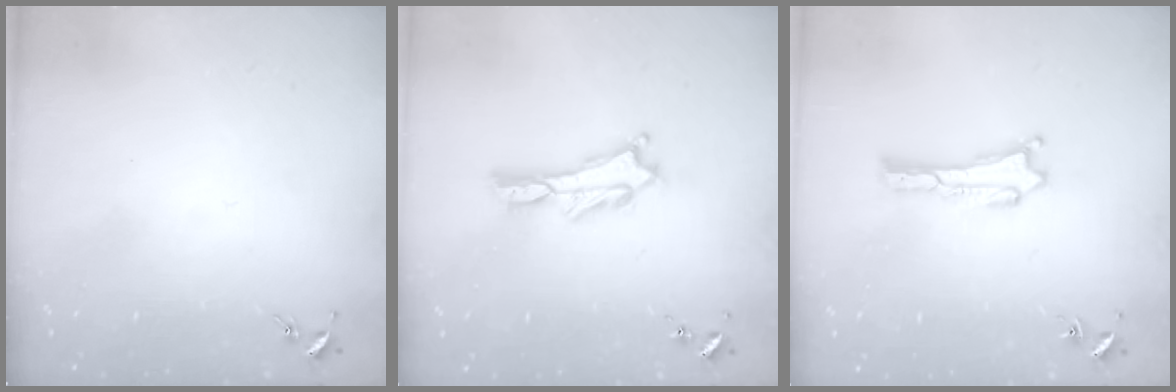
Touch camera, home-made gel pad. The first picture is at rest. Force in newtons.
{"total": 1.1, "press": 1.1, "slide": 0.2}
{"total": 0.0}